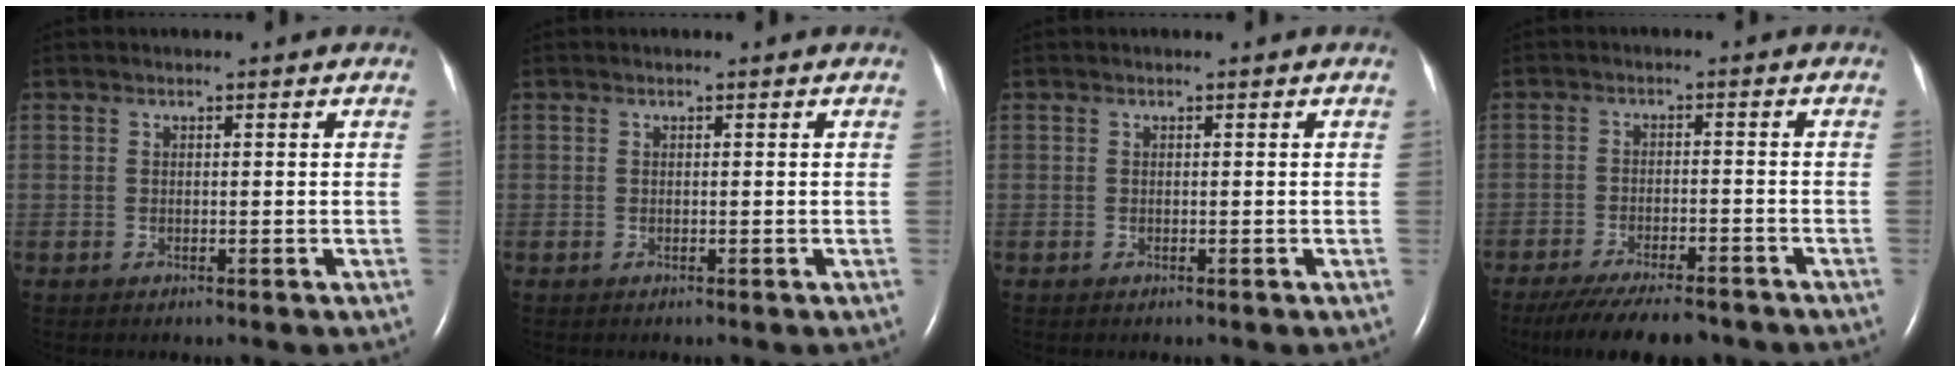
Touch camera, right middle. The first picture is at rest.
{"total": 0.0}
{"total": 0.0}
{"total": 12.7, "force": [-10.6, 3.0, 6.3], "torque": [-0.110, -0.020, -0.158]}